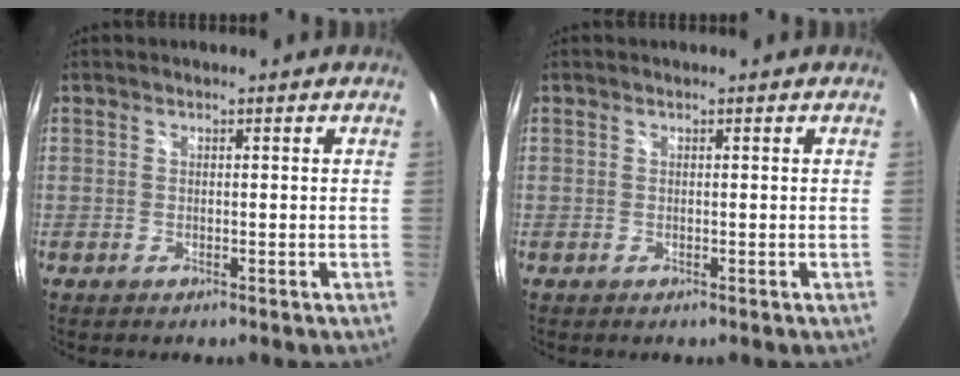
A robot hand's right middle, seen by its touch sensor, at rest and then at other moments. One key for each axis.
{"total": 0.0}